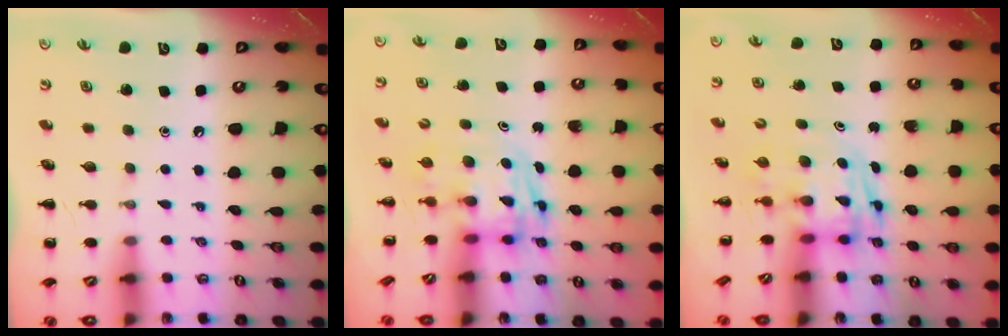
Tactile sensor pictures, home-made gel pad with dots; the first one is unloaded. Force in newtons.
{"total": 2.7, "press": 2.6, "slide": 0.5}
{"total": 2.8, "press": 2.8, "slide": 0.5}